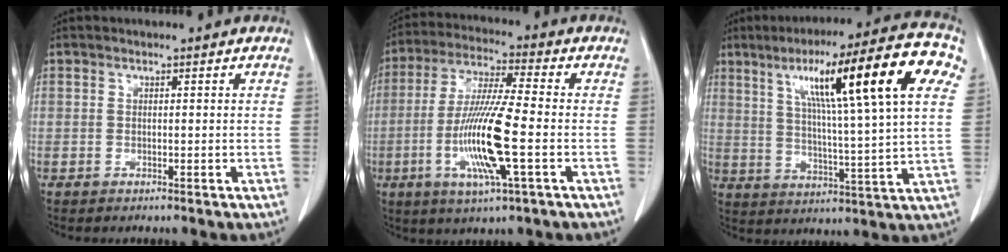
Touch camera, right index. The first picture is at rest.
{"total": 13.5, "force": [-3.2, 0.6, 13.1], "torque": [-0.265, -0.014, -0.065]}
{"total": 21.9, "force": [8.4, 0.8, 20.2], "torque": [-0.299, 0.032, 0.120]}